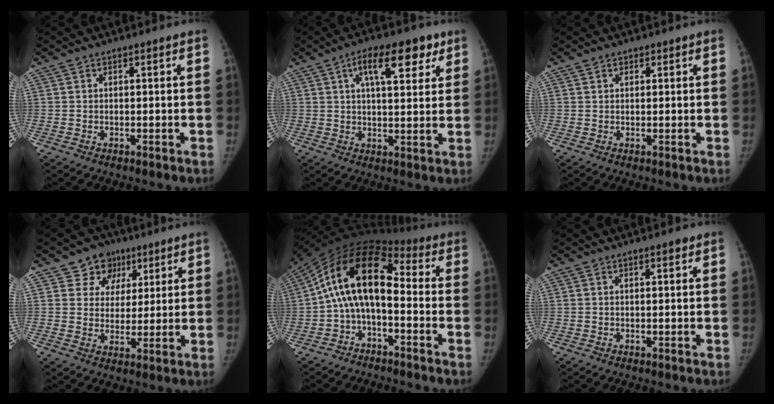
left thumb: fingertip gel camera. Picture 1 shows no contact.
{"total": 11.3, "force": [5.6, 4.7, 8.6], "torque": [-0.104, -0.008, 0.082]}
{"total": 1.2, "force": [0.7, 0.9, 0.2], "torque": [0.009, -0.003, 0.009]}
{"total": 8.5, "force": [4.6, 7.0, 1.4], "torque": [0.019, -0.017, 0.075]}
{"total": 15.1, "force": [-1.4, 8.3, 12.6], "torque": [-0.214, 0.076, -0.040]}
{"total": 0.7, "force": [0.5, 0.3, 0.5], "torque": [-0.006, -0.002, 0.008]}